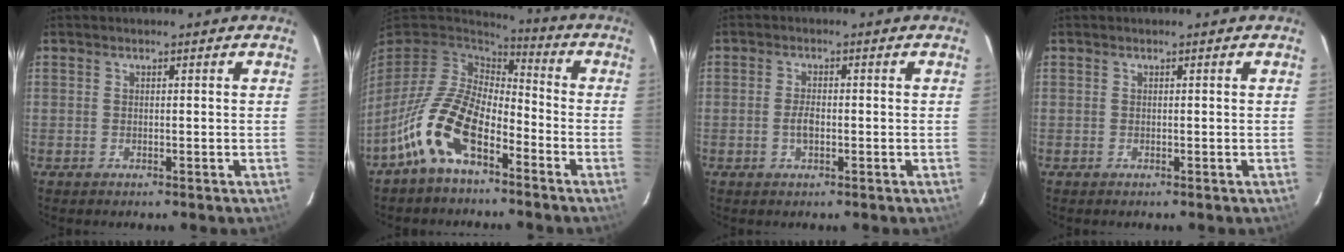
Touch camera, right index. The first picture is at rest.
{"total": 15.2, "force": [-8.0, 7.4, 10.5], "torque": [-0.218, -0.002, -0.158]}
{"total": 2.5, "force": [-0.6, 1.2, 2.1], "torque": [-0.042, 0.001, -0.011]}
{"total": 0.0}